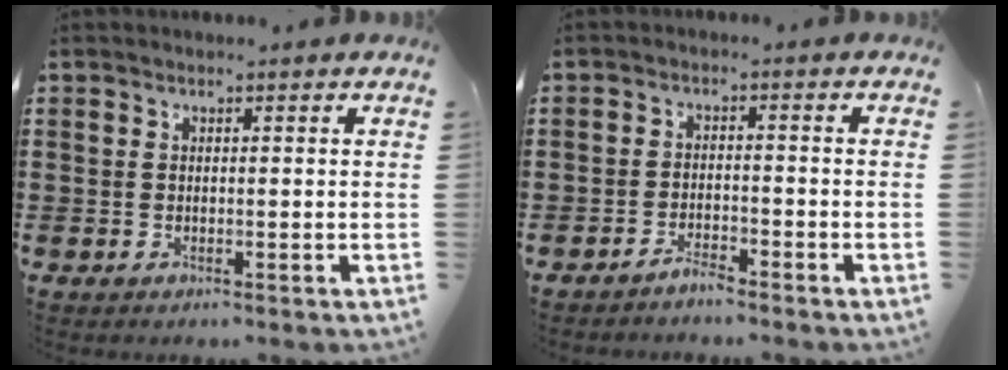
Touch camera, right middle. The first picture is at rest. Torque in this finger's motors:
{"motor_torque": [1.07, 1.01, -0.06, -0.01]}